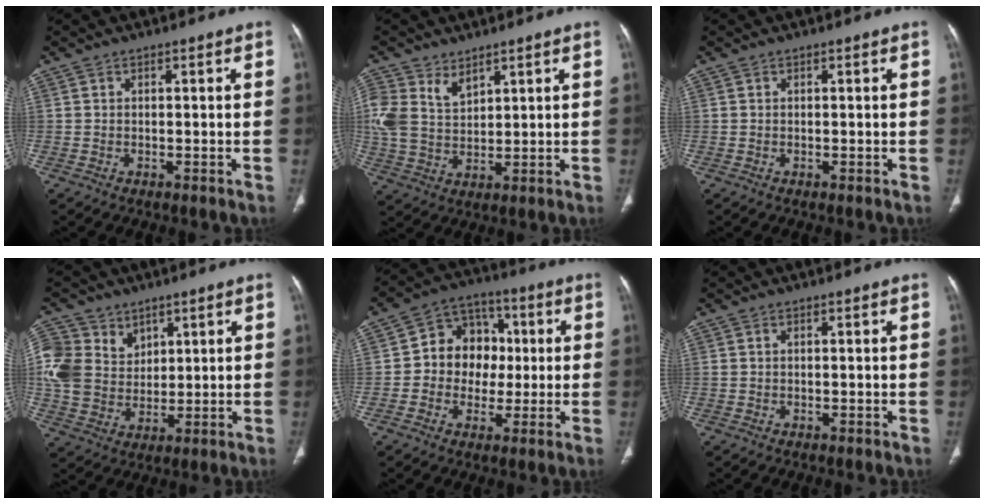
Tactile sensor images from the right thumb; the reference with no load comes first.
{"total": 8.5, "force": [4.5, 5.6, 4.6], "torque": [-0.084, -0.014, 0.102]}
{"total": 0.0}
{"total": 12.1, "force": [4.7, 10.0, 4.9], "torque": [-0.084, -0.005, 0.103]}
{"total": 11.8, "force": [0.3, 9.9, 6.4], "torque": [-0.052, 0.026, -0.004]}
{"total": 0.5, "force": [0.1, 0.4, 0.3], "torque": [-0.004, 0.002, 0.003]}